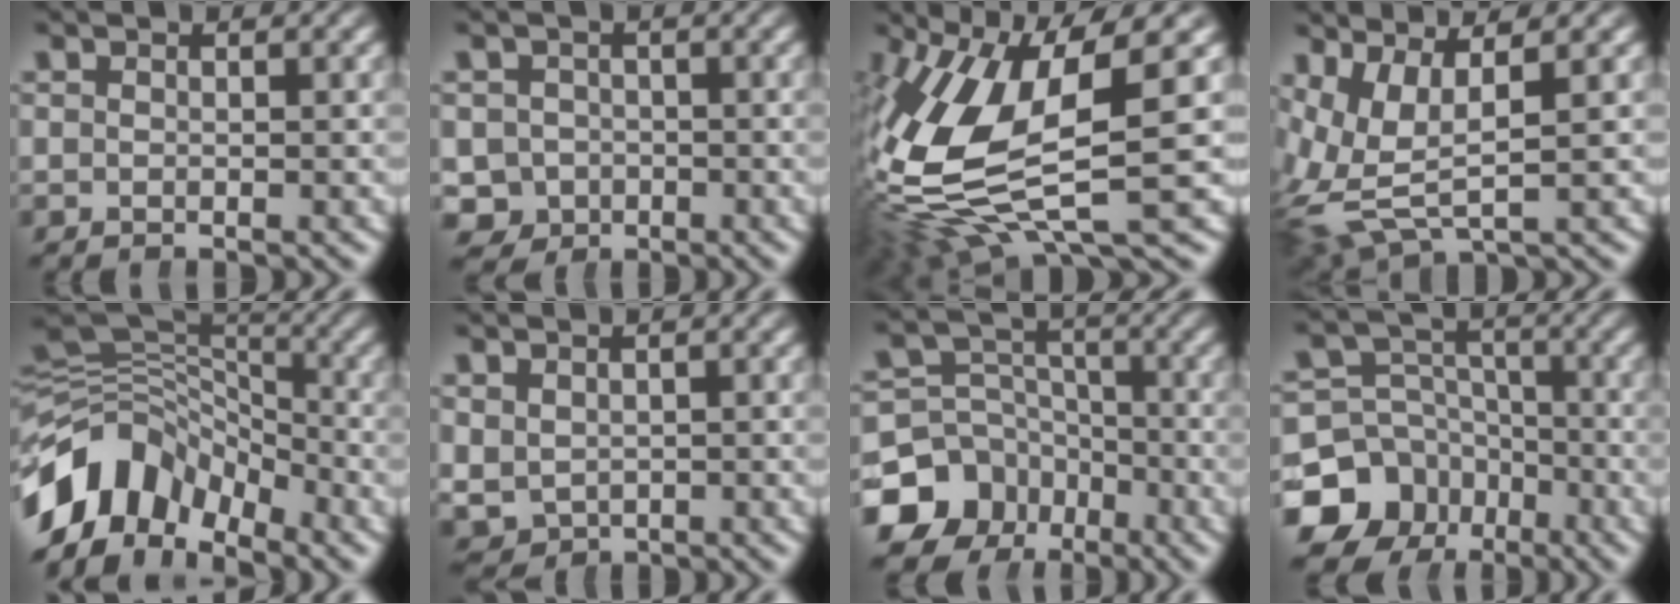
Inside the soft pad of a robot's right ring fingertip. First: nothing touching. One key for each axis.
{"total": 8.1, "fx": -3.2, "fy": 7.1, "fz": 2.0, "tx": -0.044, "ty": -0.040, "tz": -0.044}
{"total": 10.9, "fx": -0.6, "fy": 5.2, "fz": 9.5, "tx": -0.195, "ty": -0.018, "tz": 0.009}
{"total": 8.1, "fx": 0.2, "fy": 6.0, "fz": 5.5, "tx": -0.142, "ty": -0.038, "tz": 0.024}
{"total": 13.2, "fx": -3.9, "fy": 10.2, "fz": 7.5, "tx": -0.147, "ty": -0.025, "tz": -0.062}
{"total": 5.8, "fx": -1.5, "fy": 5.1, "fz": 2.1, "tx": -0.055, "ty": -0.041, "tz": -0.001}
{"total": 12.1, "fx": -4.6, "fy": 10.1, "fz": 4.8, "tx": -0.063, "ty": -0.049, "tz": -0.069}
{"total": 14.1, "fx": -5.3, "fy": 11.8, "fz": 5.5, "tx": -0.079, "ty": -0.059, "tz": -0.078}